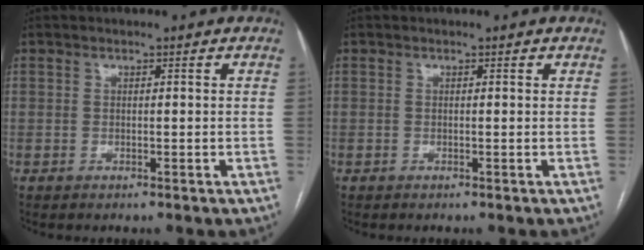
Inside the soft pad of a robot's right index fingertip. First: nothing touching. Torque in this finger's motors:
{"motor_torque": [0.01, -0.02, -0.01, -0.01]}